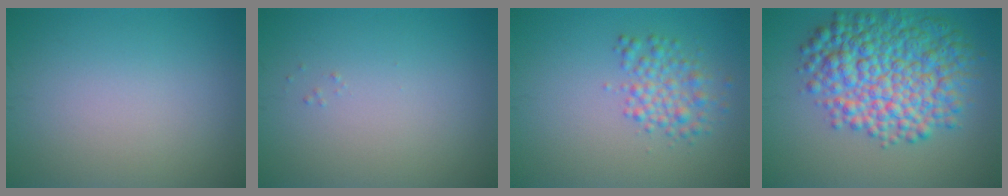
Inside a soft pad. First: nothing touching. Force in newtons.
{"total": 0.0}
{"total": 2.9, "press": 2.9, "slide": 0.0}
{"total": 9.7, "press": 9.7, "slide": 0.1}